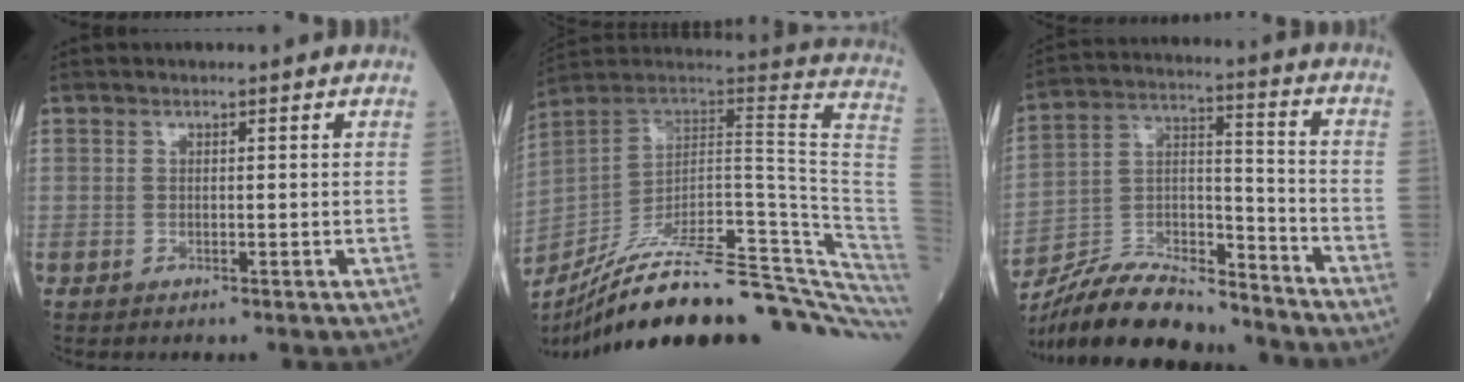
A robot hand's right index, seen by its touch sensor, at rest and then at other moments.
{"total": 33.1, "force": [-26.9, 2.2, 19.1], "torque": [-0.169, -0.009, -0.385]}
{"total": 18.0, "force": [-16.6, 3.1, 6.2], "torque": [-0.119, 0.021, -0.288]}